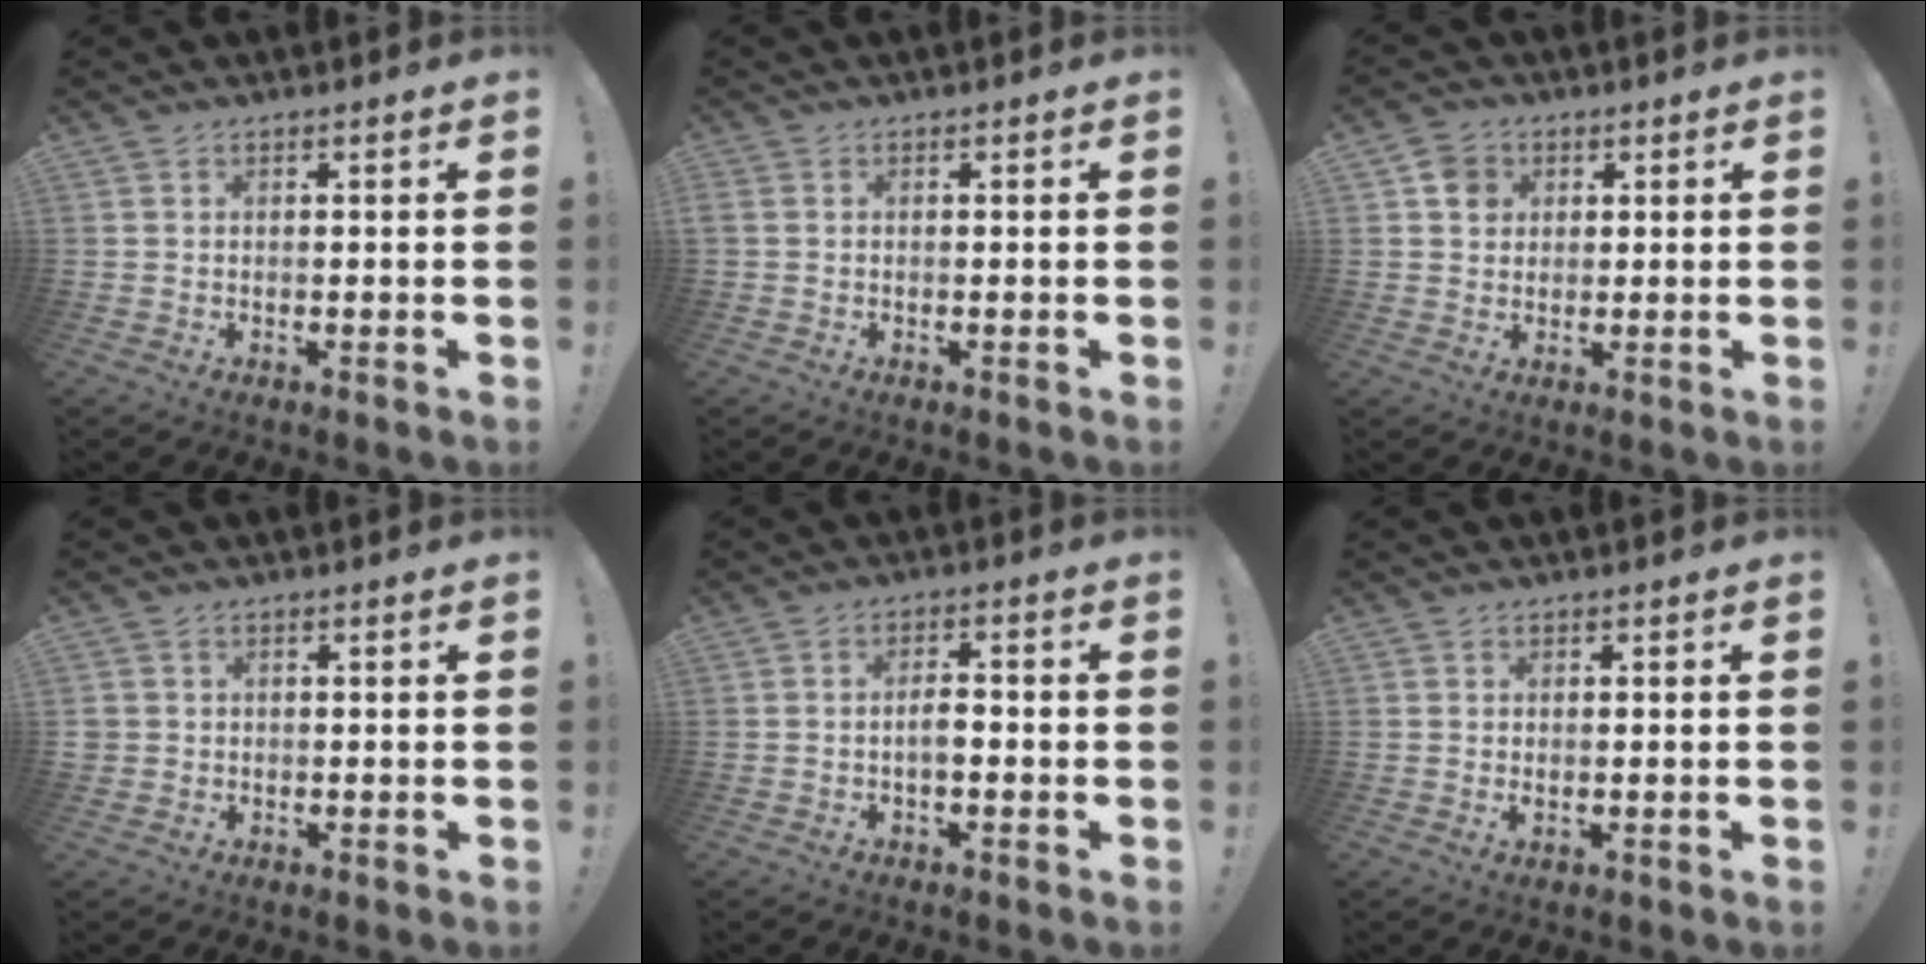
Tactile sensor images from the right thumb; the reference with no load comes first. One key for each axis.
{"total": 0.0}
{"total": 5.7, "fx": 1.8, "fy": 5.2, "fz": 1.7, "tx": -0.018, "ty": 0.000, "tz": 0.034}
{"total": 1.6, "fx": 0.1, "fy": 1.6, "fz": 0.4, "tx": 0.000, "ty": -0.001, "tz": 0.001}
{"total": 4.2, "fx": -1.1, "fy": 1.8, "fz": 3.7, "tx": -0.065, "ty": 0.004, "tz": -0.025}
{"total": 0.8, "fx": 0.3, "fy": 0.2, "fz": 0.7, "tx": -0.006, "ty": -0.003, "tz": 0.005}